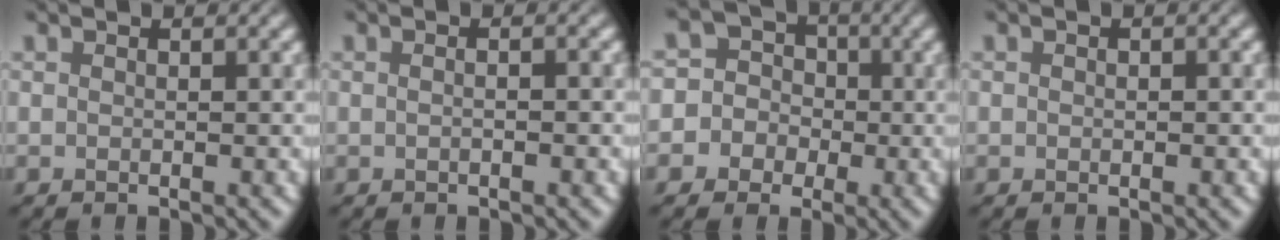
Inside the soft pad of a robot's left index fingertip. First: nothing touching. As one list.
[{"total": 2.8, "force": [0.7, 1.5, 2.3], "torque": [-0.010, 0.024, -0.021]}, {"total": 7.3, "force": [-1.1, 7.1, 1.3], "torque": [-0.031, 0.028, -0.061]}, {"total": 0.6, "force": [0.0, 0.3, 0.5], "torque": [-0.007, 0.000, -0.001]}]